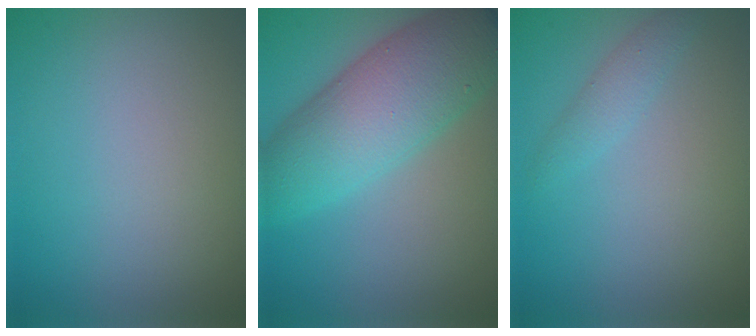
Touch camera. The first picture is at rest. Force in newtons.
{"total": 8.2, "press": 8.2, "slide": 0.0}
{"total": 1.5, "press": 1.4, "slide": 0.1}